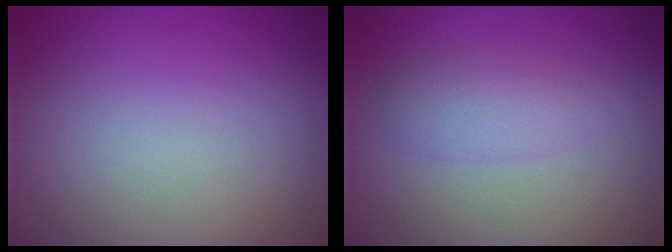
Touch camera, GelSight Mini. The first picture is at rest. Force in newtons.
{"total": 2.4, "press": 2.4, "slide": 0.1}